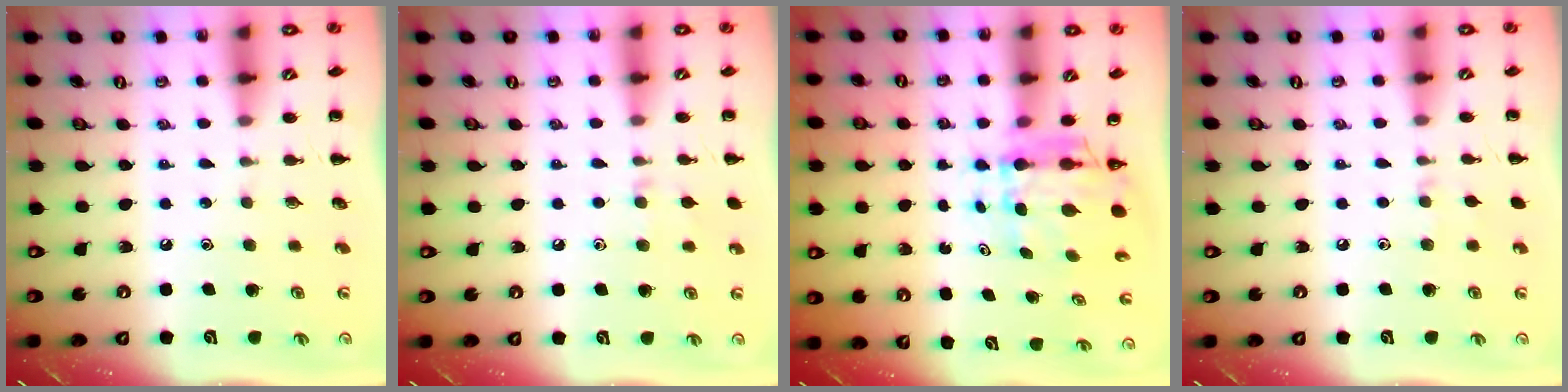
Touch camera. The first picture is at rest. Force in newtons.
{"total": 5.2, "press": 4.8, "slide": 1.9}
{"total": 5.6, "press": 5.2, "slide": 2.1}
{"total": 4.8, "press": 4.5, "slide": 1.7}